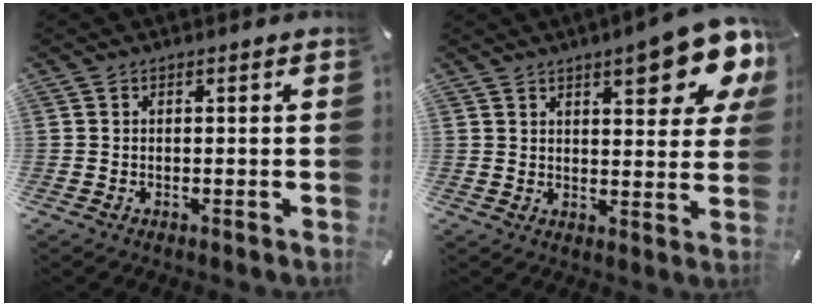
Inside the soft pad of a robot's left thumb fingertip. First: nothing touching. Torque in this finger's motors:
{"motor_torque": [1.49, 0.48, 0.60, -0.57, 0.12]}